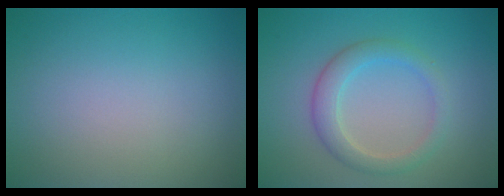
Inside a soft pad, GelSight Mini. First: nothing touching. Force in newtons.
{"total": 2.9, "press": 2.9, "slide": 0.2}